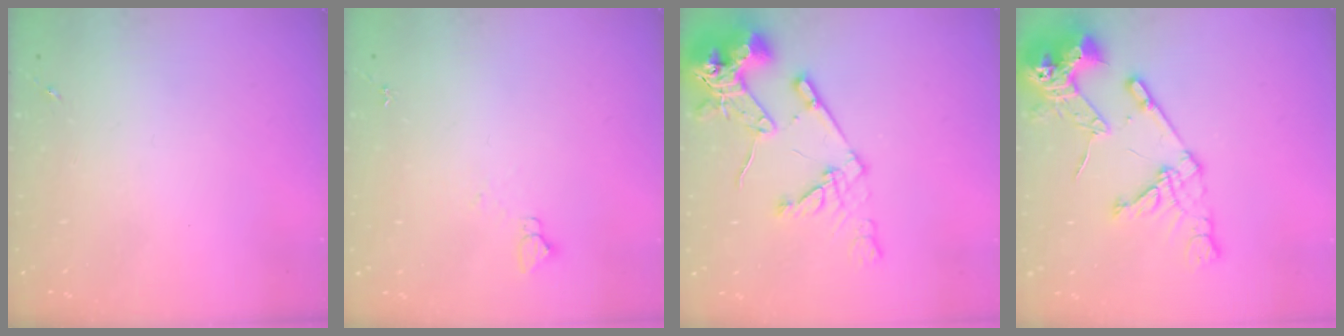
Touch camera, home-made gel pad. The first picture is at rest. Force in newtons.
{"total": 3.1, "press": 3.1, "slide": 0.3}
{"total": 16.7, "press": 16.5, "slide": 2.1}
{"total": 17.1, "press": 17.0, "slide": 2.1}